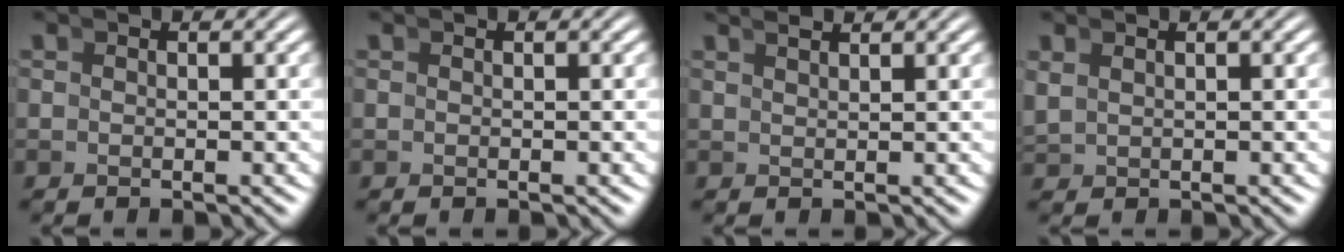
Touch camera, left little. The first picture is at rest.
{"total": 0.0}
{"total": 1.8, "force": [1.6, -0.9, 0.1], "torque": [0.011, 0.007, 0.032]}
{"total": 0.8, "force": [0.7, 0.3, 0.4], "torque": [-0.009, 0.000, 0.021]}